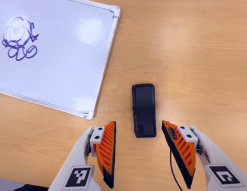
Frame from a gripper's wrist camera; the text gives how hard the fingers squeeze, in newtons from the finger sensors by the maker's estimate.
{"total": 0.0}